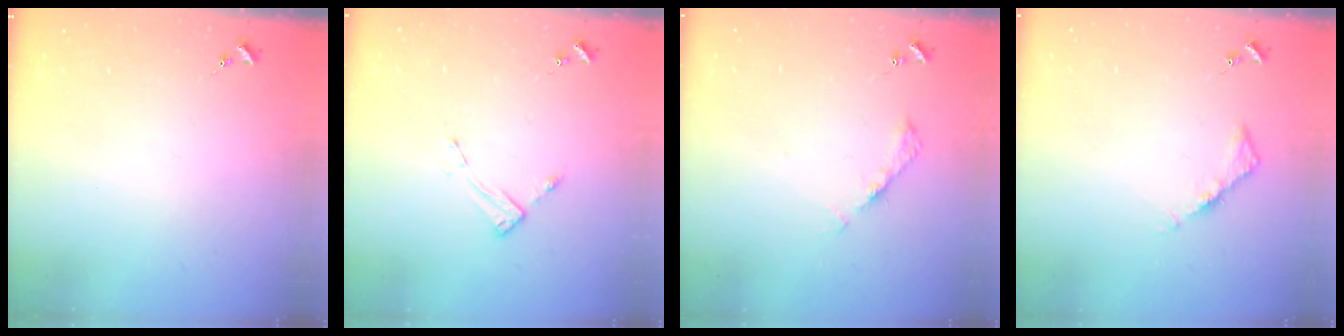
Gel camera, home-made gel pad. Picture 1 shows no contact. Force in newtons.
{"total": 2.6, "press": 2.6, "slide": 0.4}
{"total": 5.3, "press": 5.3, "slide": 0.5}
{"total": 4.5, "press": 4.5, "slide": 0.4}